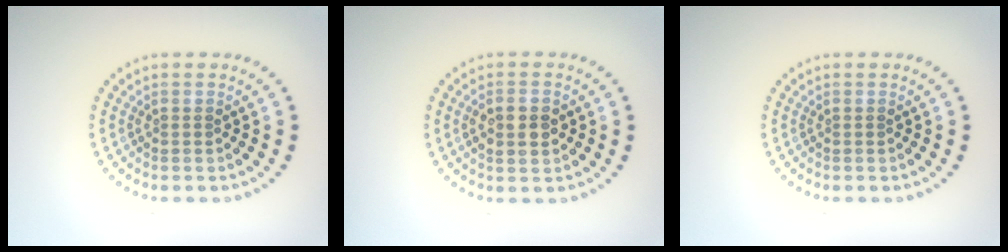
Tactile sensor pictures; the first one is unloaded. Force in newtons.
{"total": 2.5, "press": 2.4, "slide": 0.4}
{"total": 0.0}